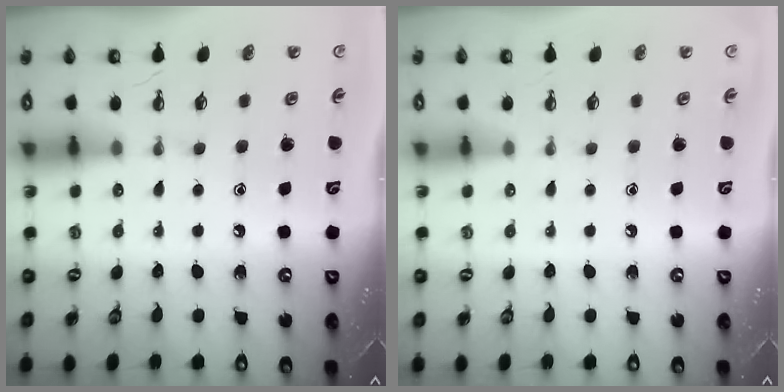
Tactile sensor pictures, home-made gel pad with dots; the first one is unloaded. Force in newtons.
{"total": 0.0}